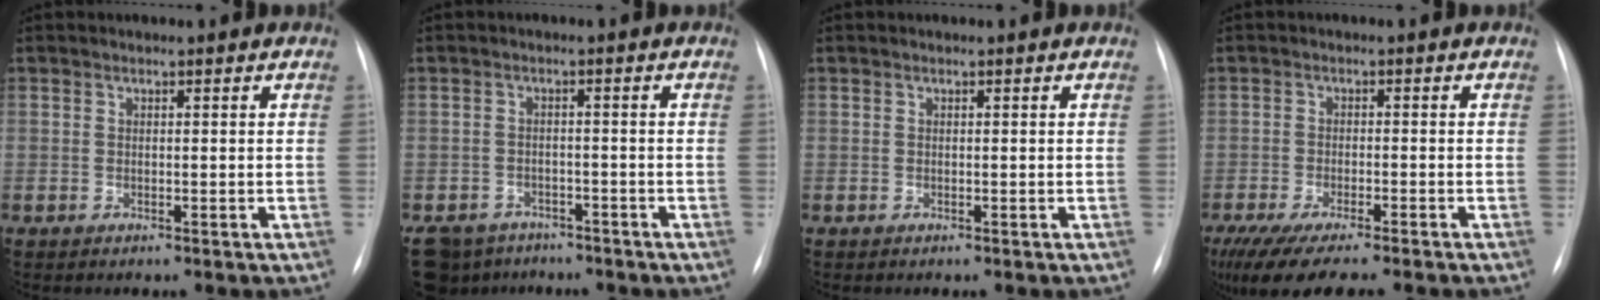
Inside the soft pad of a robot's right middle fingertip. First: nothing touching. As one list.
[{"total": 9.0, "force": [-7.2, 5.0, 2.0], "torque": [-0.040, -0.003, -0.103]}, {"total": 0.0}, {"total": 11.8, "force": [-9.5, 1.7, 6.8], "torque": [-0.109, -0.019, -0.148]}]